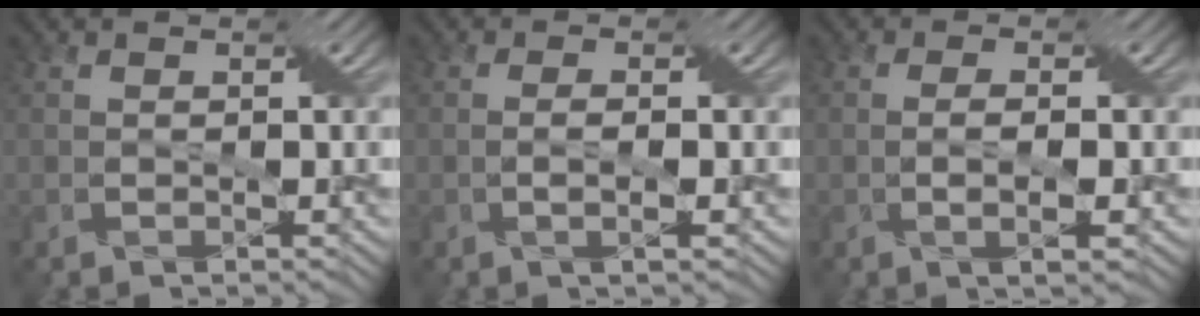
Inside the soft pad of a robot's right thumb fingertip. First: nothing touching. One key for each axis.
{"total": 1.8, "fx": -0.4, "fy": 0.2, "fz": 1.7, "tx": -0.034, "ty": 0.005, "tz": -0.010}
{"total": 2.8, "fx": -0.5, "fy": 0.5, "fz": 2.7, "tx": -0.053, "ty": 0.004, "tz": -0.010}